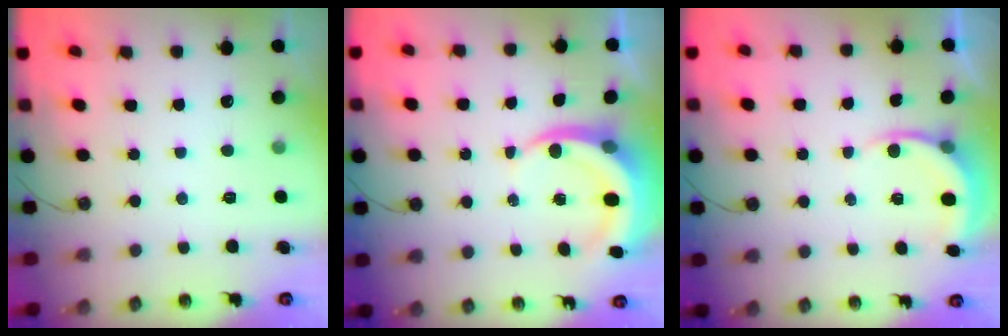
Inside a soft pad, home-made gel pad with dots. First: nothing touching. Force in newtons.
{"total": 6.8, "press": 6.7, "slide": 0.6}
{"total": 5.5, "press": 5.5, "slide": 0.2}